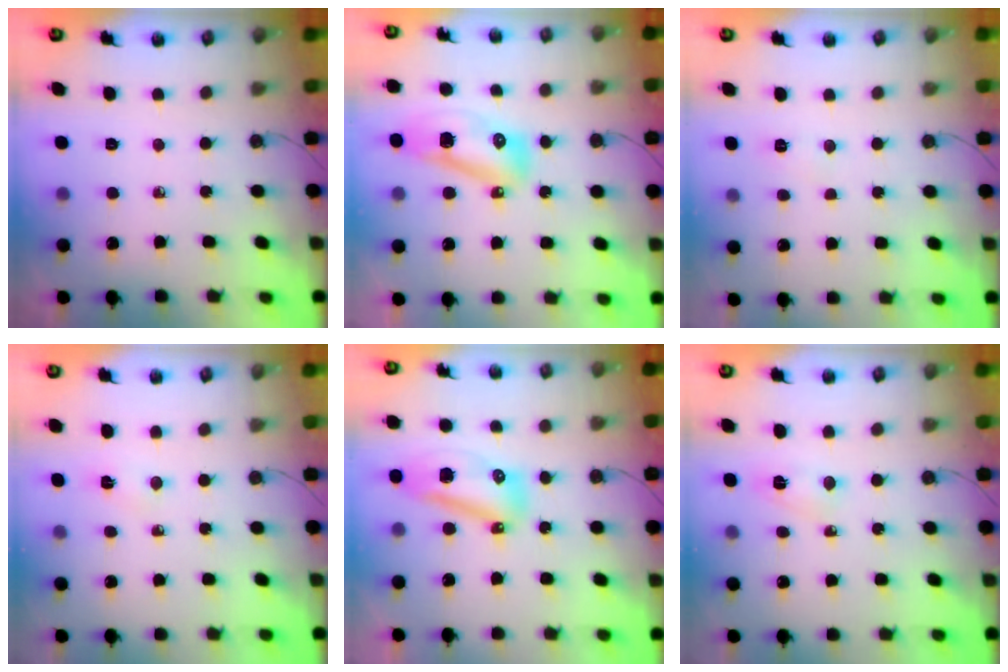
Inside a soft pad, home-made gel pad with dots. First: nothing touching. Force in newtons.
{"total": 12.2, "press": 12.1, "slide": 1.5}
{"total": 5.4, "press": 5.2, "slide": 1.2}
{"total": 2.9, "press": 1.4, "slide": 2.6}
{"total": 18.4, "press": 13.7, "slide": 12.3}
{"total": 4.0, "press": 3.8, "slide": 1.3}